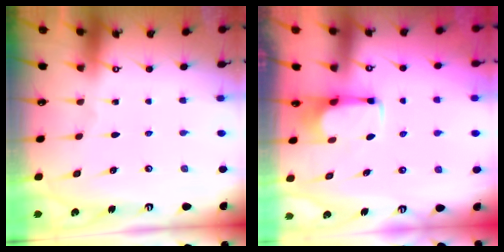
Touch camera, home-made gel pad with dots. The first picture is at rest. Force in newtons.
{"total": 3.0, "press": 3.0, "slide": 0.5}